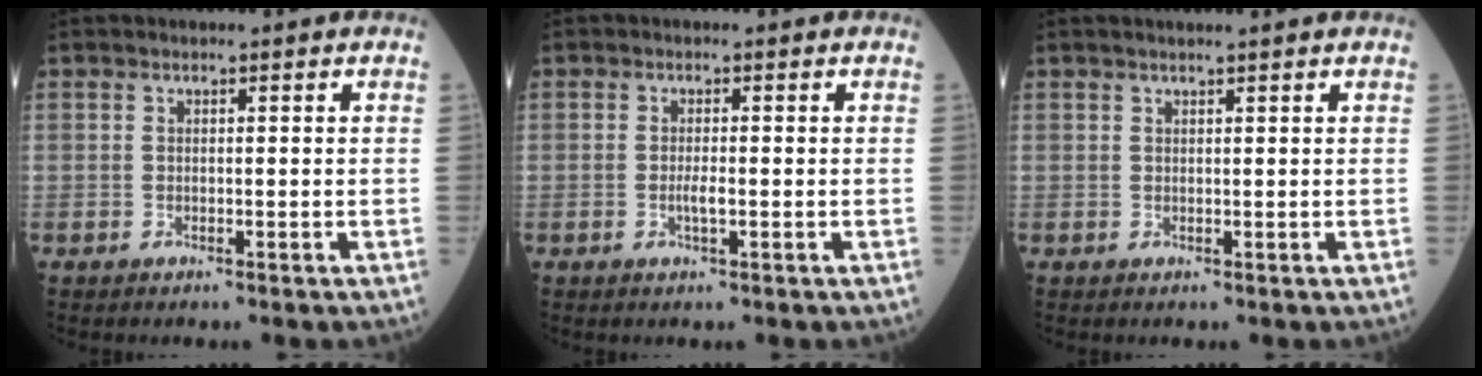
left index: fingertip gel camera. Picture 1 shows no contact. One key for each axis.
{"total": 1.6, "fx": -0.4, "fy": 0.2, "fz": 1.5, "tx": -0.032, "ty": -0.003, "tz": -0.007}
{"total": 2.9, "fx": 2.5, "fy": -0.5, "fz": 1.4, "tx": -0.015, "ty": 0.015, "tz": 0.035}